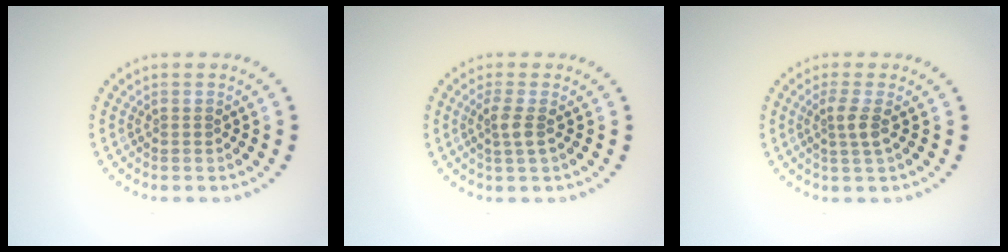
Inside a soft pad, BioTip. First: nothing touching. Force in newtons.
{"total": 1.7, "press": 1.4, "slide": 1.0}
{"total": 1.8, "press": 1.3, "slide": 1.2}